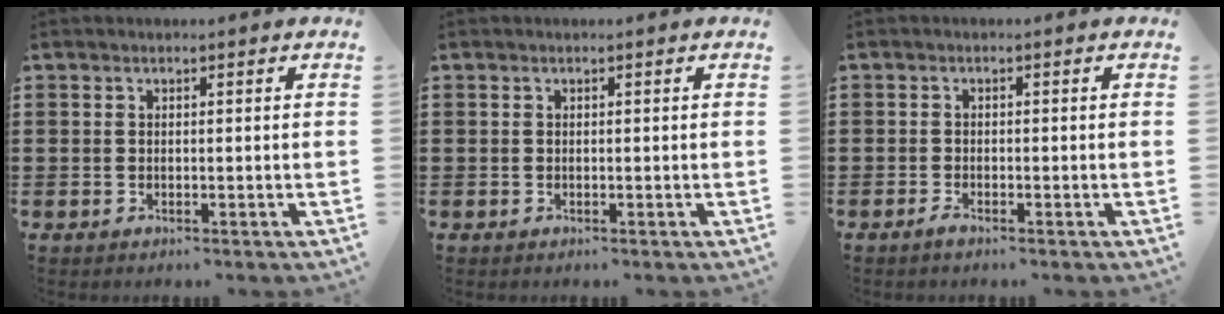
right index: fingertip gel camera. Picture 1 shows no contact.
{"total": 0.0}
{"total": 1.0, "force": [-0.8, 0.1, 0.6], "torque": [-0.020, -0.008, -0.018]}